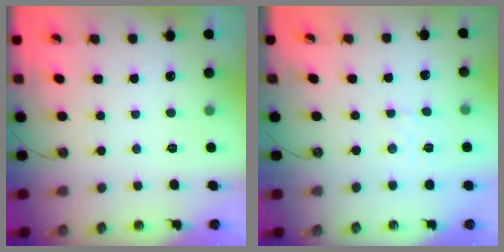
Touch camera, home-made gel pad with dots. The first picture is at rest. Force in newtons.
{"total": 2.0, "press": 1.9, "slide": 0.6}